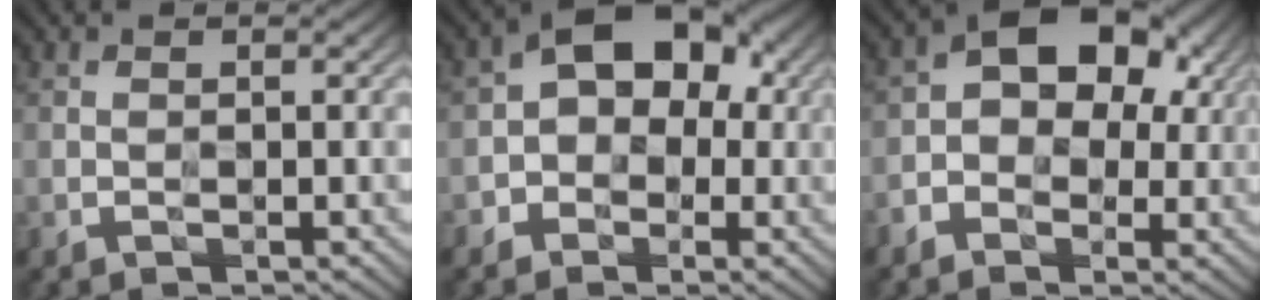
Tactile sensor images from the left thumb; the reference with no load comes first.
{"total": 8.6, "force": [-0.1, 6.5, 5.7], "torque": [-0.063, 0.016, -0.021]}
{"total": 9.6, "force": [0.3, 6.6, 7.0], "torque": [-0.105, 0.010, -0.006]}